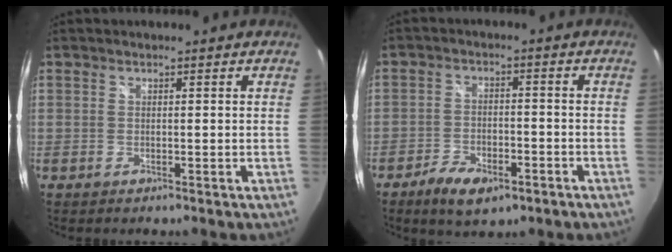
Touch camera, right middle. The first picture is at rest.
{"total": 8.7, "force": [-5.5, 3.9, 5.5], "torque": [-0.129, -0.013, -0.090]}